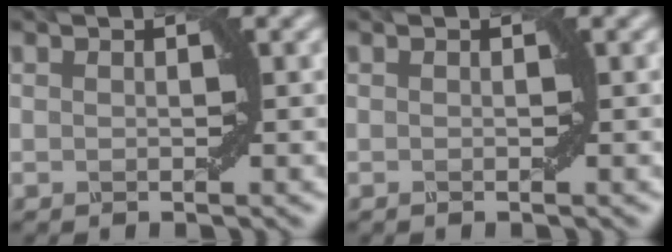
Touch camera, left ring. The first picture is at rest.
{"total": 0.0}